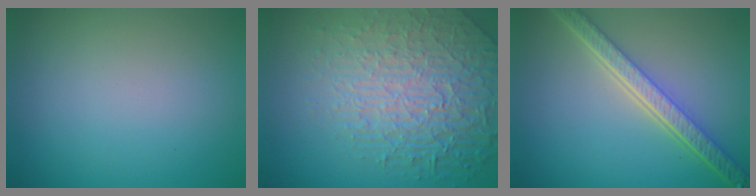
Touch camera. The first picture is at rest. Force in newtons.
{"total": 8.3, "press": 6.0, "slide": 5.7}
{"total": 5.9, "press": 4.3, "slide": 4.0}